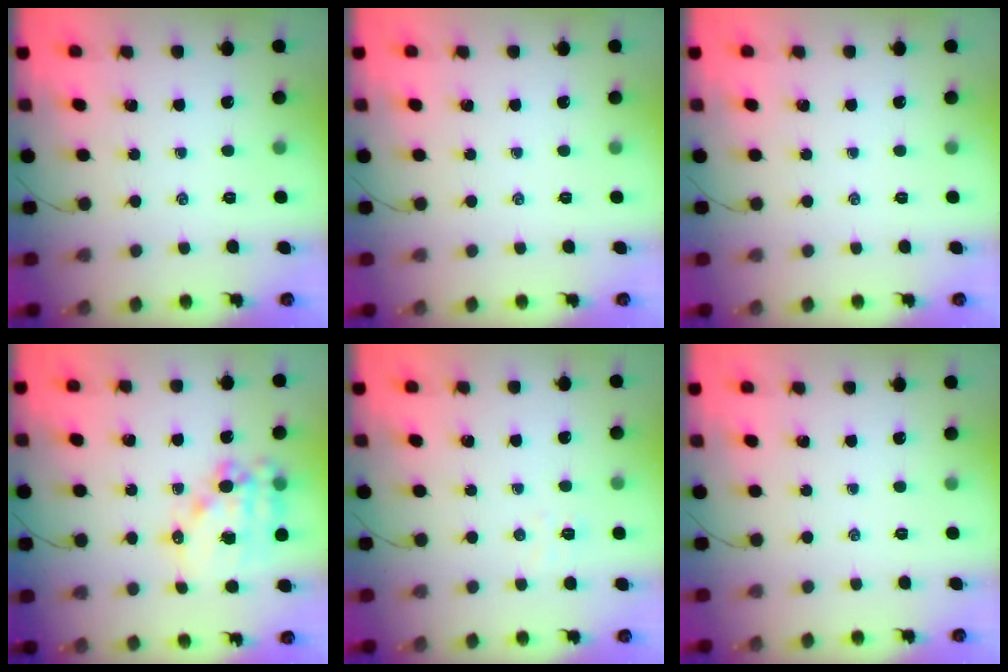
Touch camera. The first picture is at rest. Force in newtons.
{"total": 0.0}
{"total": 0.0}
{"total": 15.1, "press": 14.7, "slide": 3.6}
{"total": 3.0, "press": 2.8, "slide": 0.8}
{"total": 0.0}